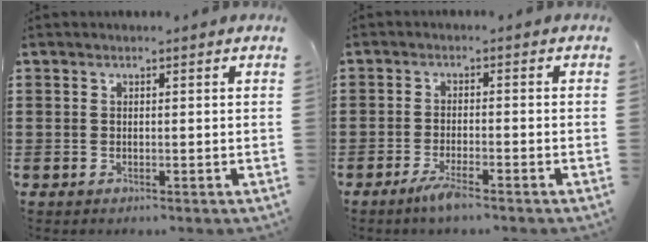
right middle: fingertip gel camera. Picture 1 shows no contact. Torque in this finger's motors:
{"motor_torque": [2.14, 0.00, 0.23, 0.11]}